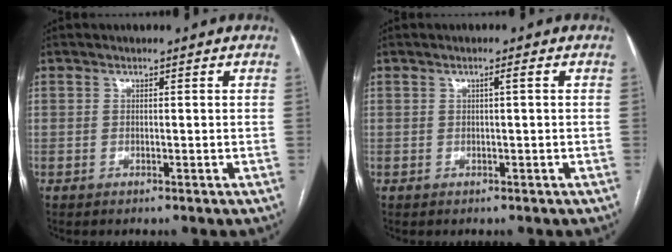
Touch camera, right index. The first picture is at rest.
{"total": 0.9, "force": [0.2, -0.1, 0.9], "torque": [-0.014, 0.003, 0.003]}